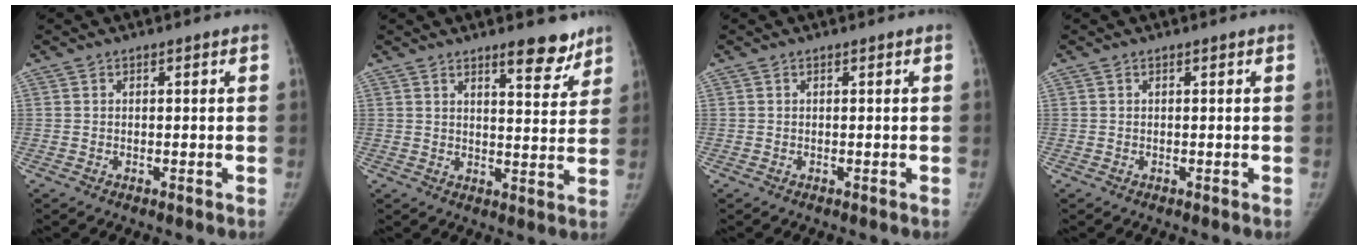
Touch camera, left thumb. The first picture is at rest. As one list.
[{"total": 7.4, "force": [5.6, 2.2, 4.4], "torque": [-0.028, -0.040, 0.074]}, {"total": 0.0}, {"total": 0.0}]